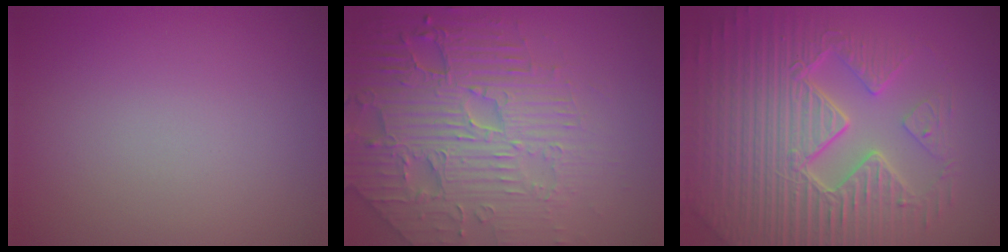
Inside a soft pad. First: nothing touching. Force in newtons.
{"total": 7.4, "press": 6.0, "slide": 4.4}
{"total": 9.5, "press": 6.7, "slide": 6.7}